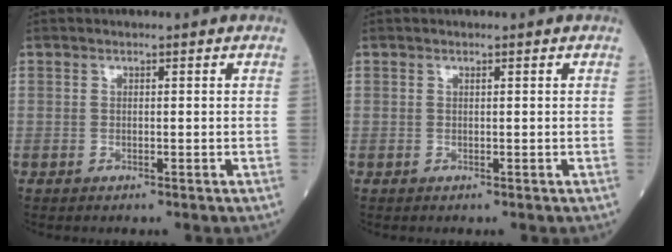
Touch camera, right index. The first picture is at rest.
{"total": 0.0}